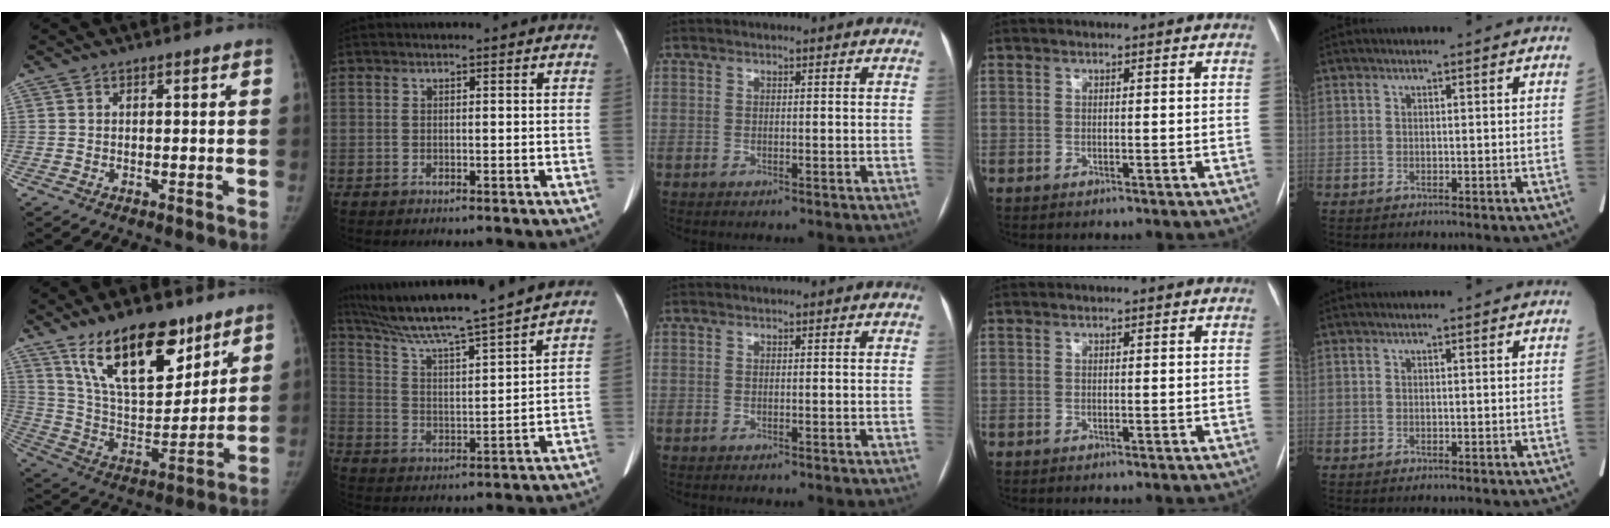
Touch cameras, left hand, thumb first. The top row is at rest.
{"thumb": {"total": 20.8, "force": [13.3, 9.4, 13.0], "torque": [-0.169, -0.068, 0.243]}, "index": {"total": 17.9, "force": [15.6, -1.6, 8.5], "torque": [-0.156, -0.005, 0.250]}}